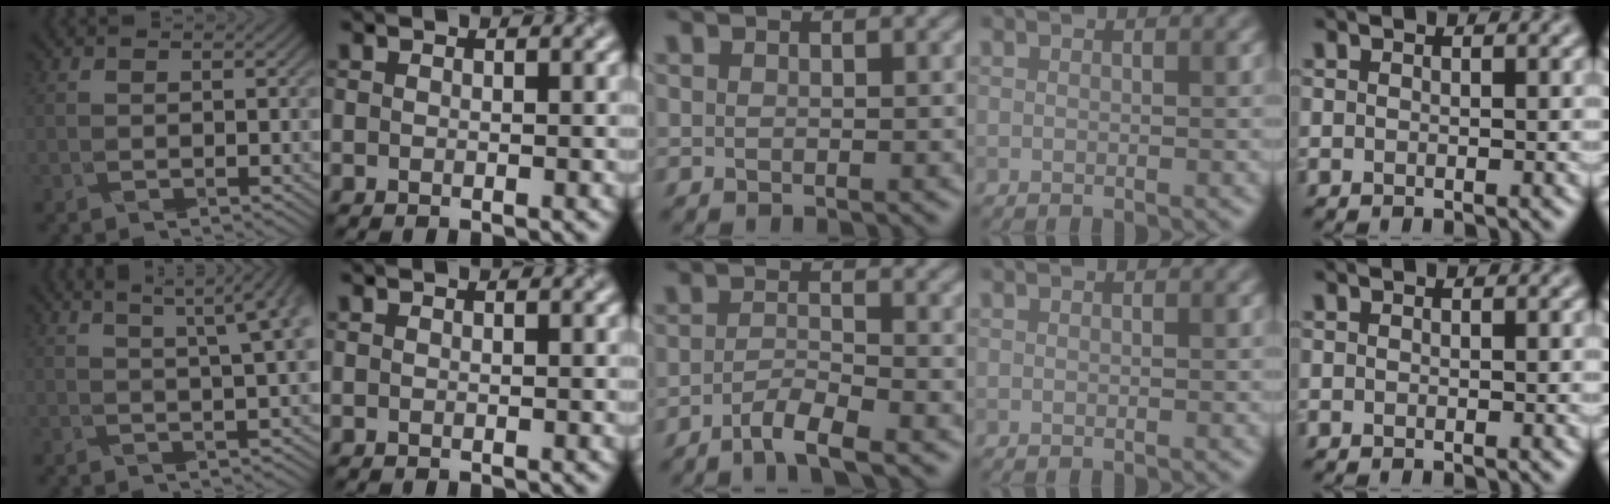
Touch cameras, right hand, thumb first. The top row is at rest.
{"thumb": {"total": 6.3, "force": [3.3, 0.5, 5.4], "torque": [-0.067, 0.026, 0.044]}, "middle": {"total": 3.2, "force": [-2.2, 0.5, 2.3], "torque": [-0.040, 0.000, -0.049]}}